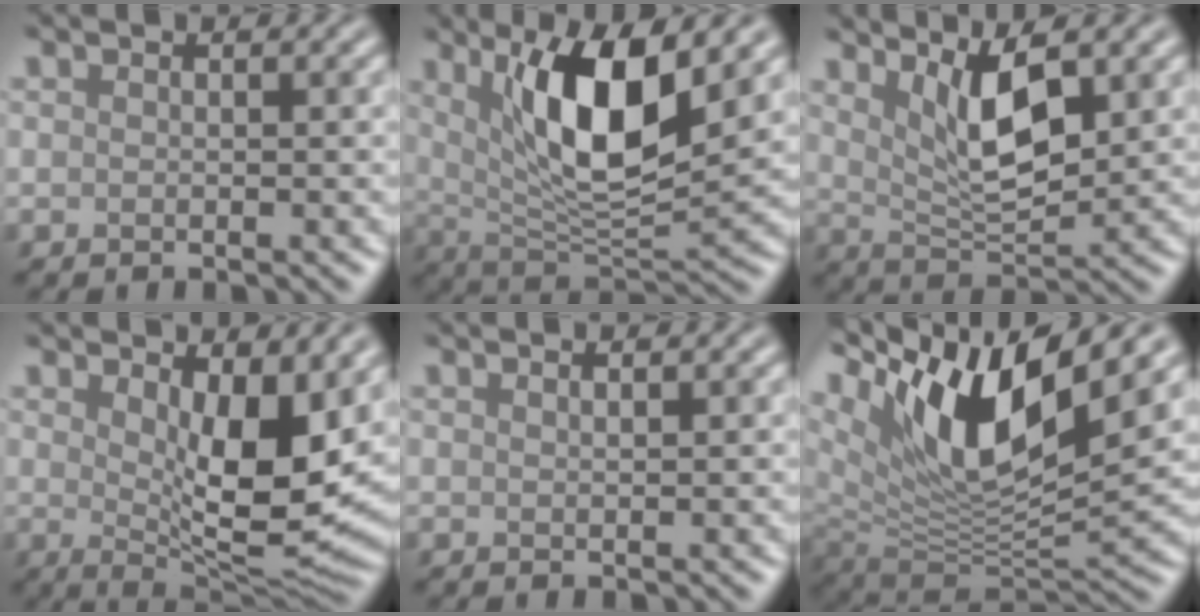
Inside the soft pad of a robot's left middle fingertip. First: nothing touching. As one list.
[{"total": 9.5, "force": [3.4, 3.0, 8.4], "torque": [-0.138, -0.015, 0.062]}, {"total": 5.6, "force": [2.5, 1.9, 4.6], "torque": [-0.086, -0.013, 0.048]}, {"total": 8.9, "force": [2.1, 3.3, 8.0], "torque": [-0.126, -0.018, 0.039]}, {"total": 0.7, "force": [0.6, 0.2, 0.4], "torque": [0.000, 0.001, 0.008]}, {"total": 12.8, "force": [6.2, 4.7, 10.2], "torque": [-0.186, -0.002, 0.116]}]